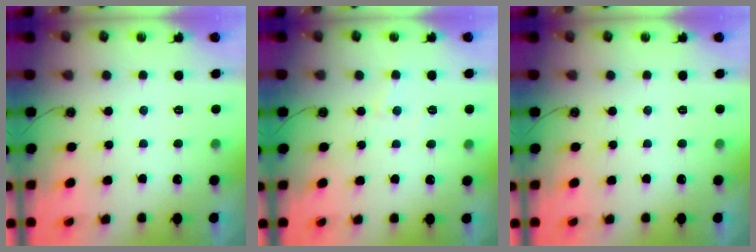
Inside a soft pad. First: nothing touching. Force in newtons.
{"total": 4.8, "press": 4.8, "slide": 0.7}
{"total": 0.0}